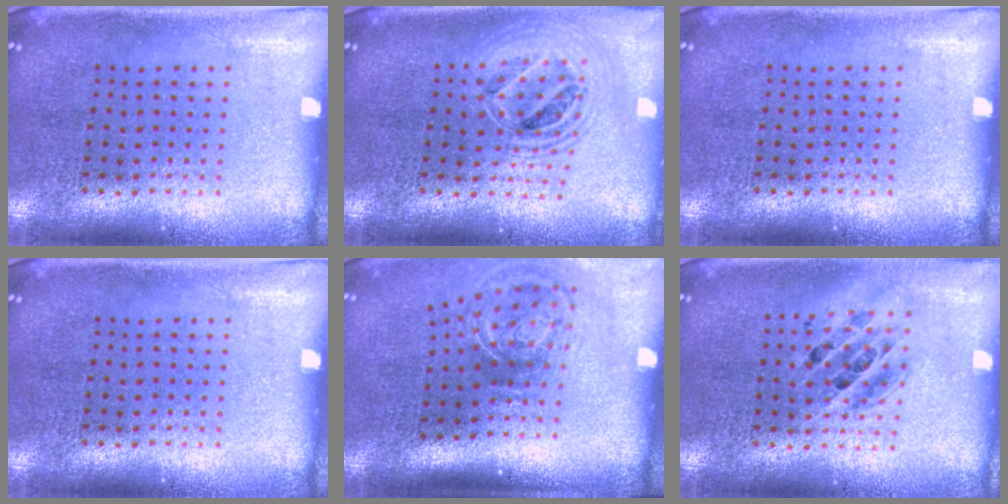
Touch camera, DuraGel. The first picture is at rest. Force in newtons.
{"total": 2.0, "press": 1.6, "slide": 1.2}
{"total": 0.0}
{"total": 0.0}
{"total": 2.1, "press": 1.2, "slide": 1.7}
{"total": 1.4, "press": 1.3, "slide": 0.7}